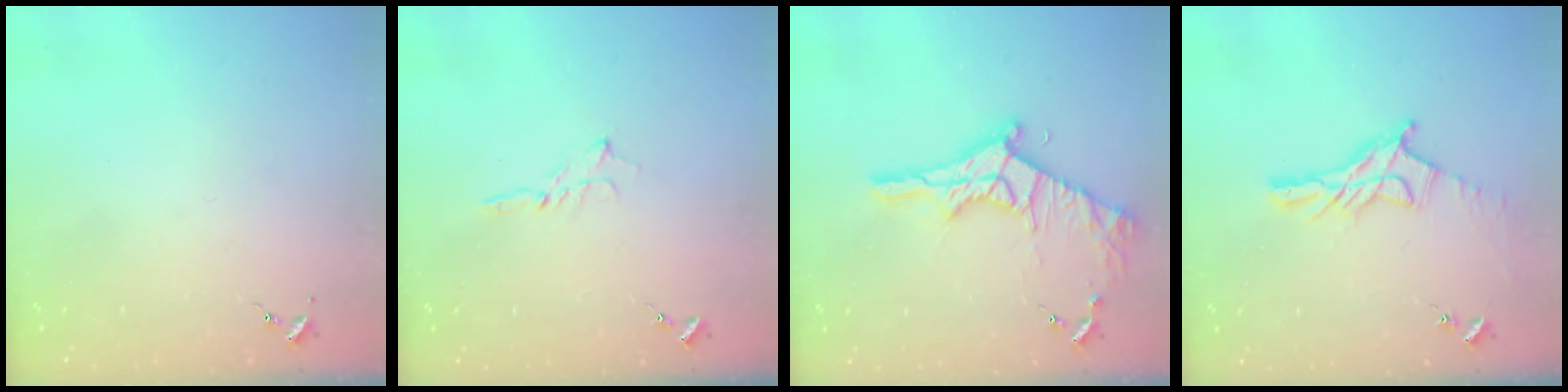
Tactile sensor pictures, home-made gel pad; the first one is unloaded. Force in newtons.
{"total": 2.7, "press": 2.7, "slide": 0.2}
{"total": 17.4, "press": 17.4, "slide": 1.3}
{"total": 13.7, "press": 13.7, "slide": 1.0}